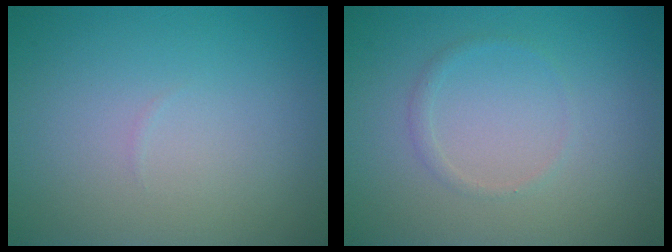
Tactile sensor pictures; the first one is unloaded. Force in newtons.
{"total": 0.8, "press": 0.8, "slide": 0.0}